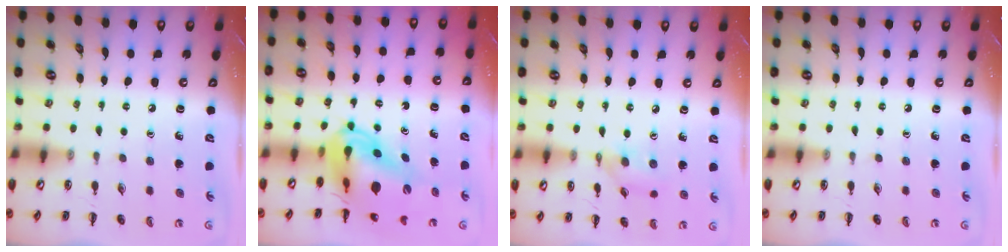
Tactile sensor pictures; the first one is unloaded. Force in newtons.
{"total": 10.2, "press": 9.6, "slide": 3.5}
{"total": 7.6, "press": 7.5, "slide": 1.0}
{"total": 0.0}